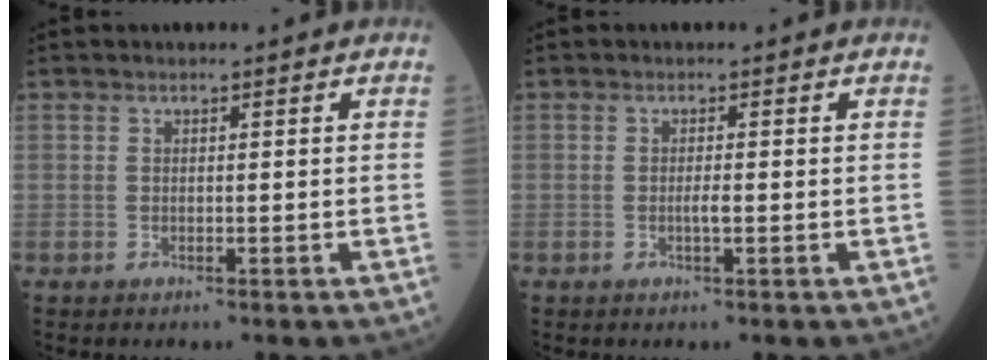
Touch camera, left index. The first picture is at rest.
{"total": 1.2, "force": [-0.6, 0.0, 1.0], "torque": [-0.021, -0.005, -0.010]}